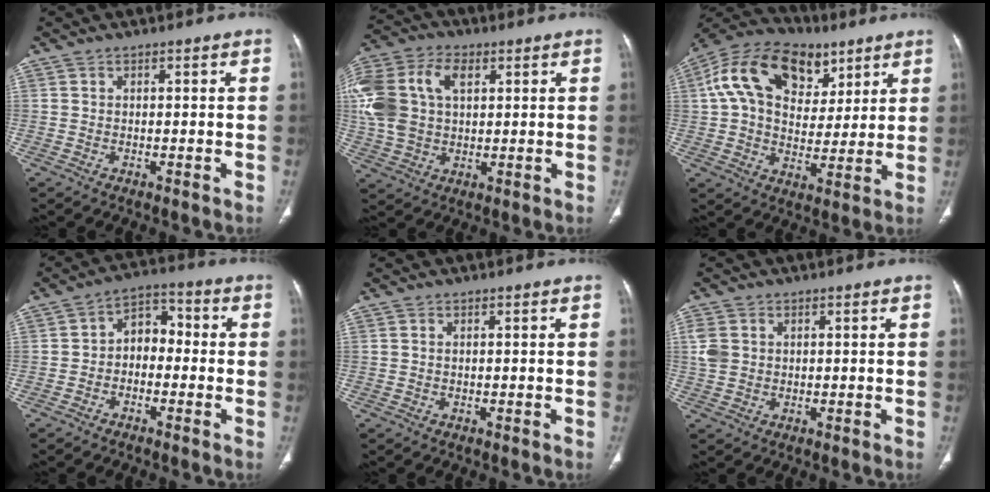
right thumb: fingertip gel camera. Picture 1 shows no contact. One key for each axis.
{"total": 18.2, "fx": 4.4, "fy": 12.2, "fz": 12.8, "tx": -0.292, "ty": 0.023, "tz": 0.081}
{"total": 20.7, "fx": 8.4, "fy": 13.8, "fz": 12.9, "tx": -0.206, "ty": 0.010, "tz": 0.137}
{"total": 6.4, "fx": -1.1, "fy": 4.7, "fz": 4.2, "tx": -0.035, "ty": 0.037, "tz": -0.036}
{"total": 0.0}
{"total": 3.7, "fx": 0.7, "fy": 3.0, "fz": 2.1, "tx": -0.046, "ty": 0.003, "tz": 0.017}